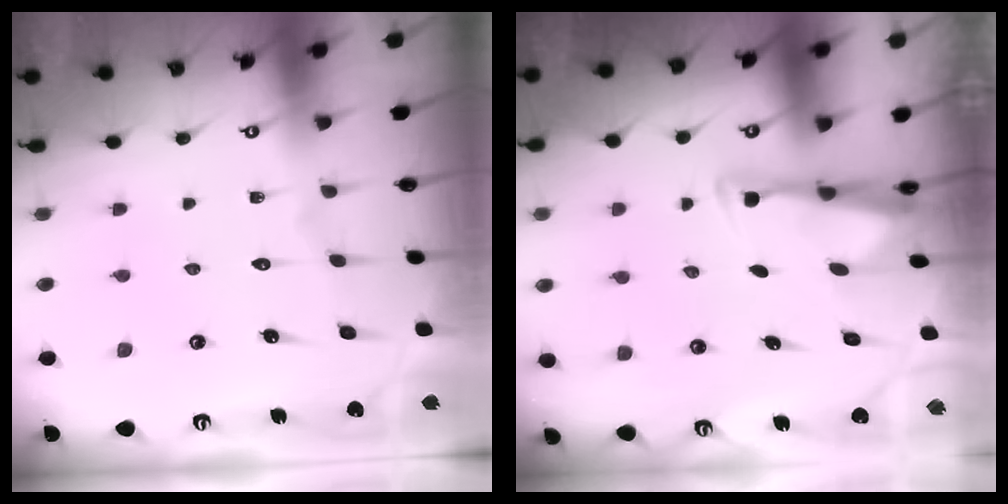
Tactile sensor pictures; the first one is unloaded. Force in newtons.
{"total": 3.3, "press": 3.2, "slide": 0.8}